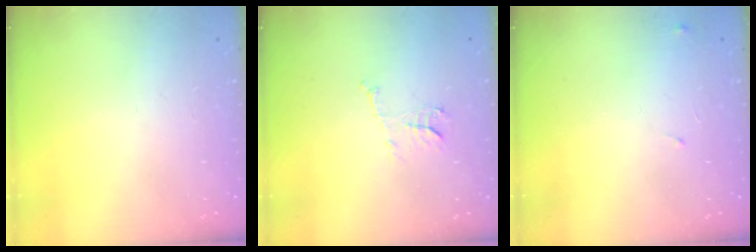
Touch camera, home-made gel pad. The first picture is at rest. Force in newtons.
{"total": 6.0, "press": 6.0, "slide": 0.5}
{"total": 8.1, "press": 8.1, "slide": 0.6}